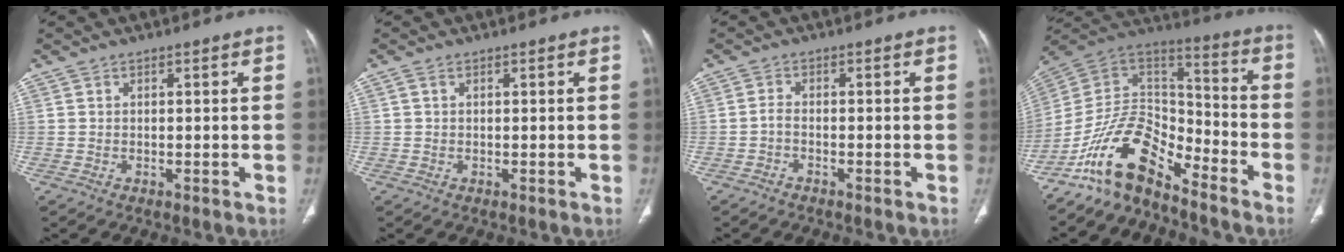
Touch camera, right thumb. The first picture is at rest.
{"total": 0.6, "force": [0.2, 0.4, 0.5], "torque": [-0.013, 0.004, 0.004]}
{"total": 1.4, "force": [-1.0, 0.4, 0.8], "torque": [-0.020, 0.008, -0.023]}
{"total": 15.2, "force": [-11.4, 6.5, 7.8], "torque": [-0.118, 0.102, -0.219]}